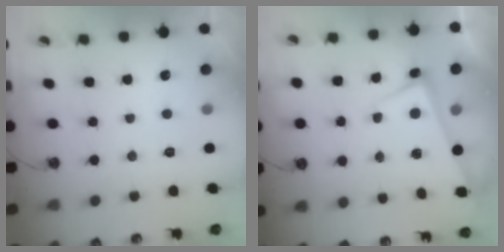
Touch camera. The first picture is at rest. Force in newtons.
{"total": 2.6, "press": 2.6, "slide": 0.6}